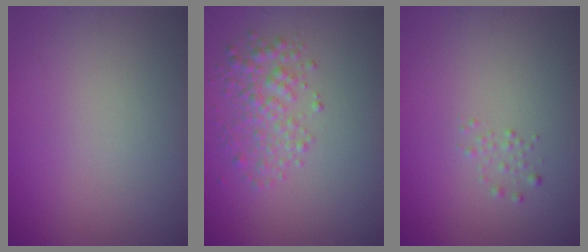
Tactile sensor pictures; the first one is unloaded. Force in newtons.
{"total": 3.0, "press": 3.0, "slide": 0.1}
{"total": 0.8, "press": 0.8, "slide": 0.0}